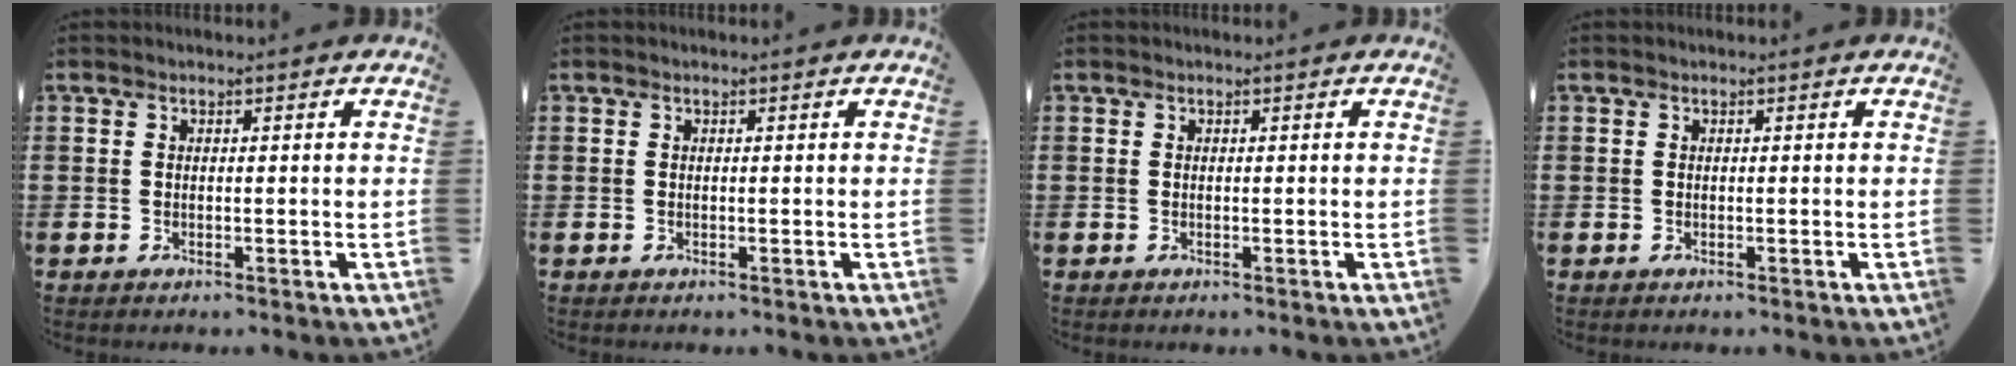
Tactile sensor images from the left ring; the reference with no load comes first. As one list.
[{"total": 0.0}, {"total": 0.0}, {"total": 0.0}]